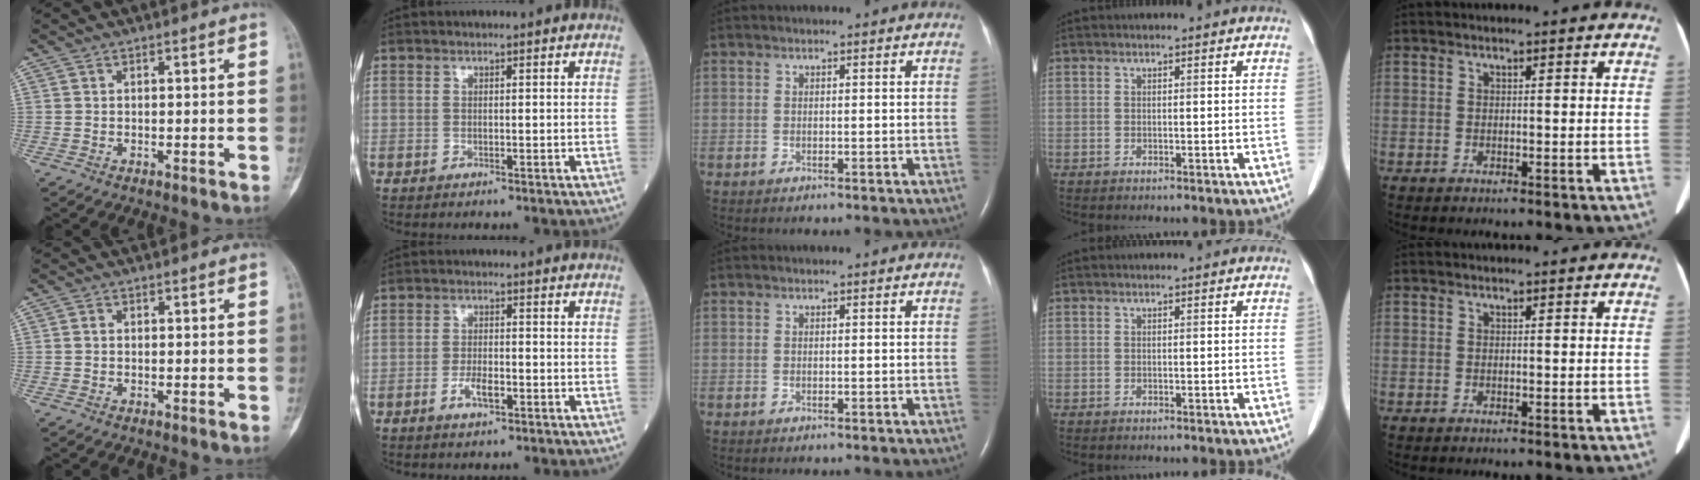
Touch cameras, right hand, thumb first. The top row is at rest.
{"thumb": {"total": 1.0, "force": [0.0, 0.7, 0.8], "torque": [-0.010, 0.000, -0.001]}, "index": {"total": 3.4, "force": [-1.7, 1.1, 2.8], "torque": [-0.055, 0.002, -0.032]}}